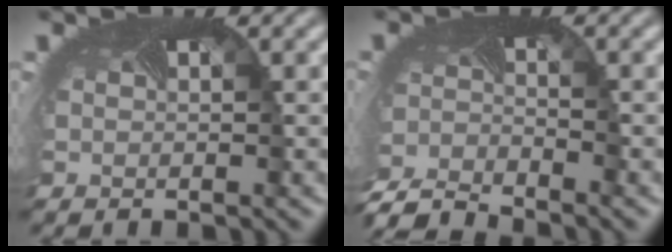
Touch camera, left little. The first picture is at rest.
{"total": 5.5, "force": [-5.5, 0.5, 0.9], "torque": [-0.028, -0.029, -0.108]}